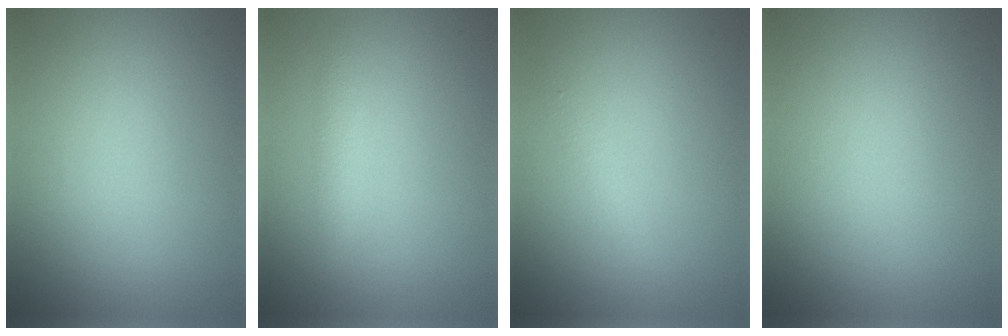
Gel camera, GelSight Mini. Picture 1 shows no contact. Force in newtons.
{"total": 1.2, "press": 1.2, "slide": 0.0}
{"total": 1.1, "press": 1.1, "slide": 0.1}
{"total": 0.0}